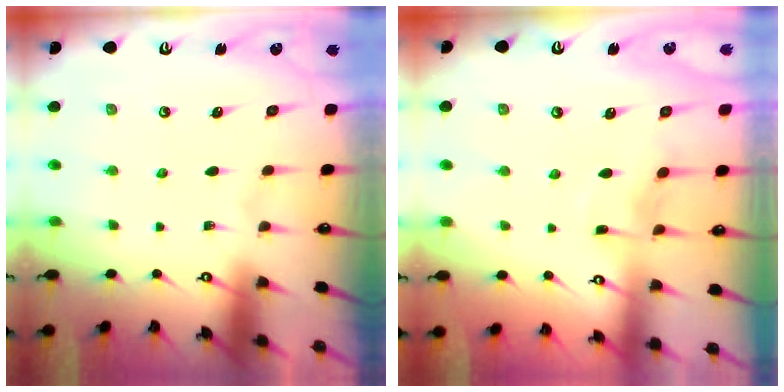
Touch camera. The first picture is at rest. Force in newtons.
{"total": 4.2, "press": 4.2, "slide": 0.1}